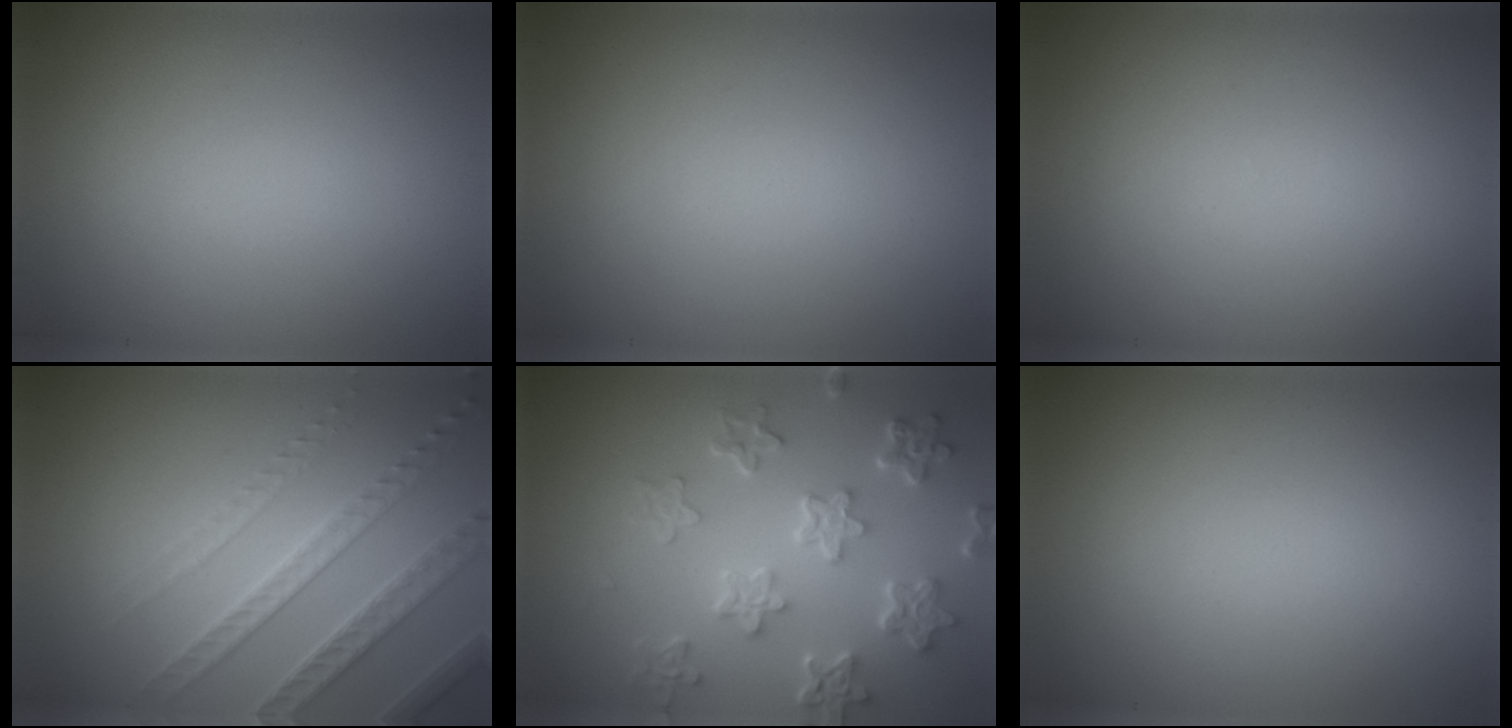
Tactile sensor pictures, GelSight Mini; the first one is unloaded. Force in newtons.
{"total": 0.0}
{"total": 0.0}
{"total": 3.9, "press": 3.7, "slide": 1.1}
{"total": 6.2, "press": 4.7, "slide": 4.0}
{"total": 0.0}